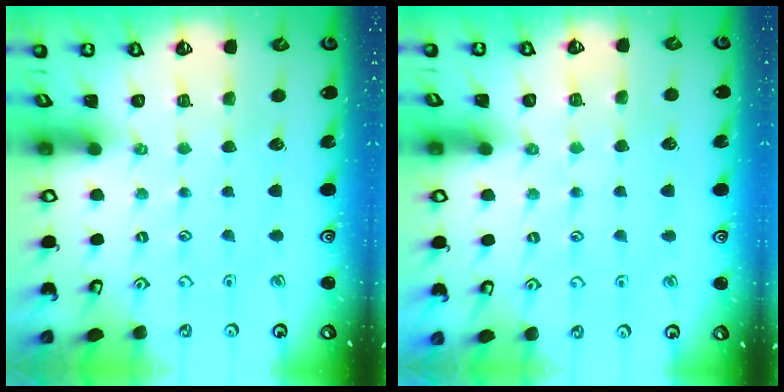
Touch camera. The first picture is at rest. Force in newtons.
{"total": 4.7, "press": 4.6, "slide": 0.4}